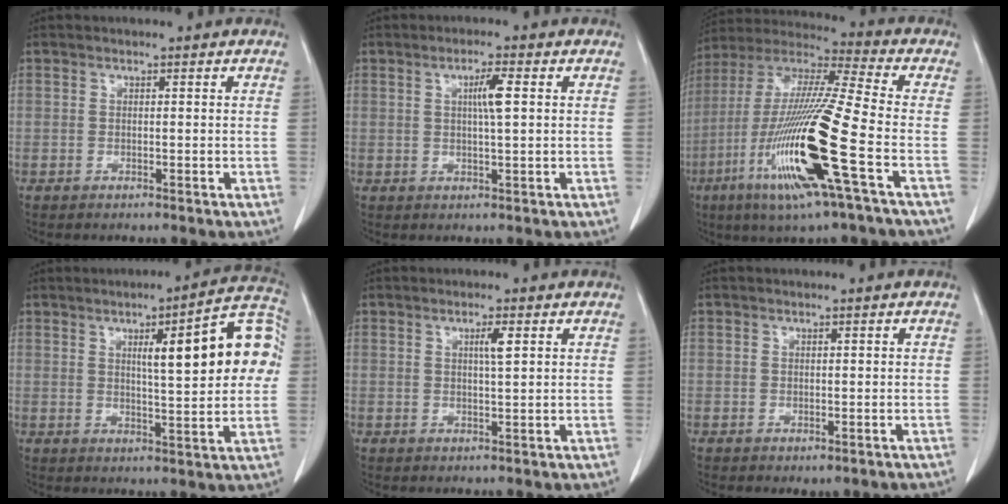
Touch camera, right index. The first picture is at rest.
{"total": 3.6, "force": [0.8, 0.1, 3.5], "torque": [-0.059, 0.002, 0.014]}
{"total": 21.0, "force": [-7.2, 0.1, 19.8], "torque": [-0.420, -0.032, -0.144]}
{"total": 13.3, "force": [2.4, 2.3, 12.9], "torque": [-0.161, 0.031, 0.027]}
{"total": 2.2, "force": [0.8, 0.0, 2.0], "torque": [-0.037, 0.000, 0.014]}
{"total": 1.4, "force": [-0.7, 1.1, 0.6], "torque": [-0.004, 0.002, 0.000]}